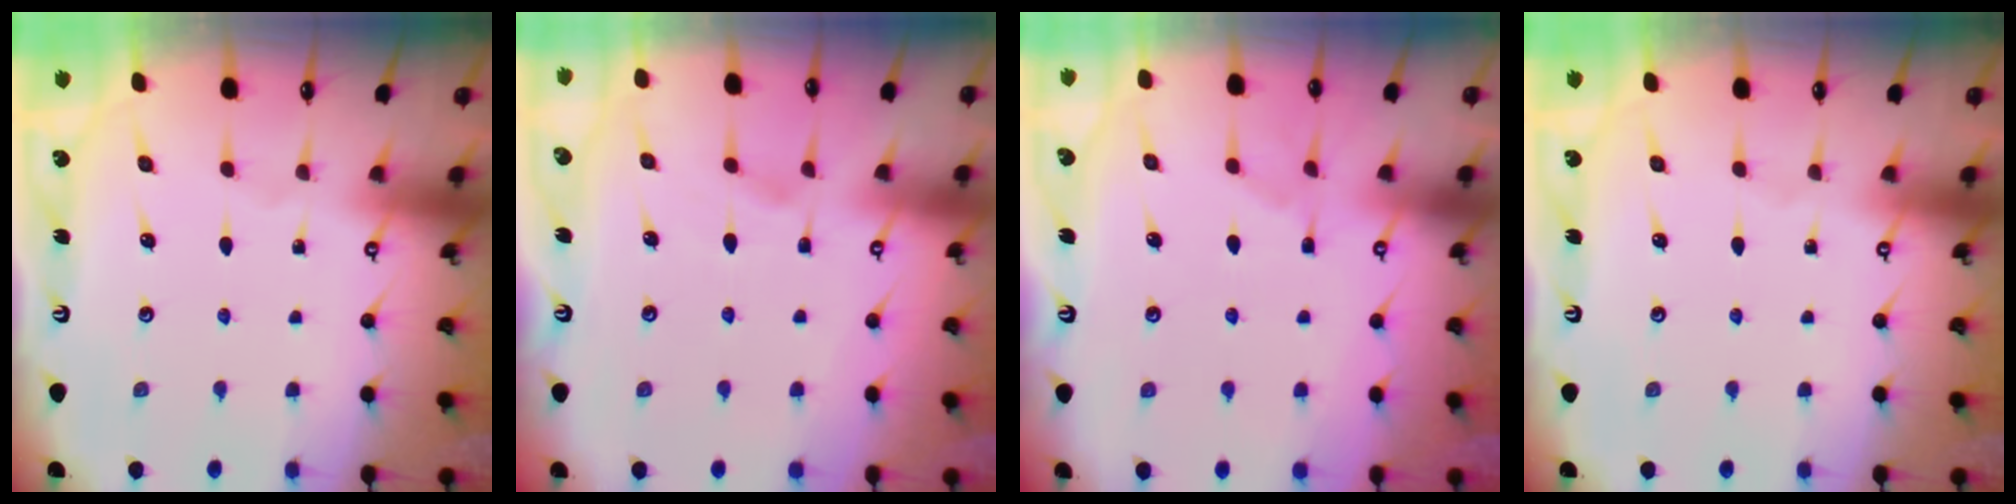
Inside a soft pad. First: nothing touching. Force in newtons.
{"total": 2.9, "press": 2.6, "slide": 1.2}
{"total": 1.6, "press": 1.2, "slide": 1.2}
{"total": 0.0}